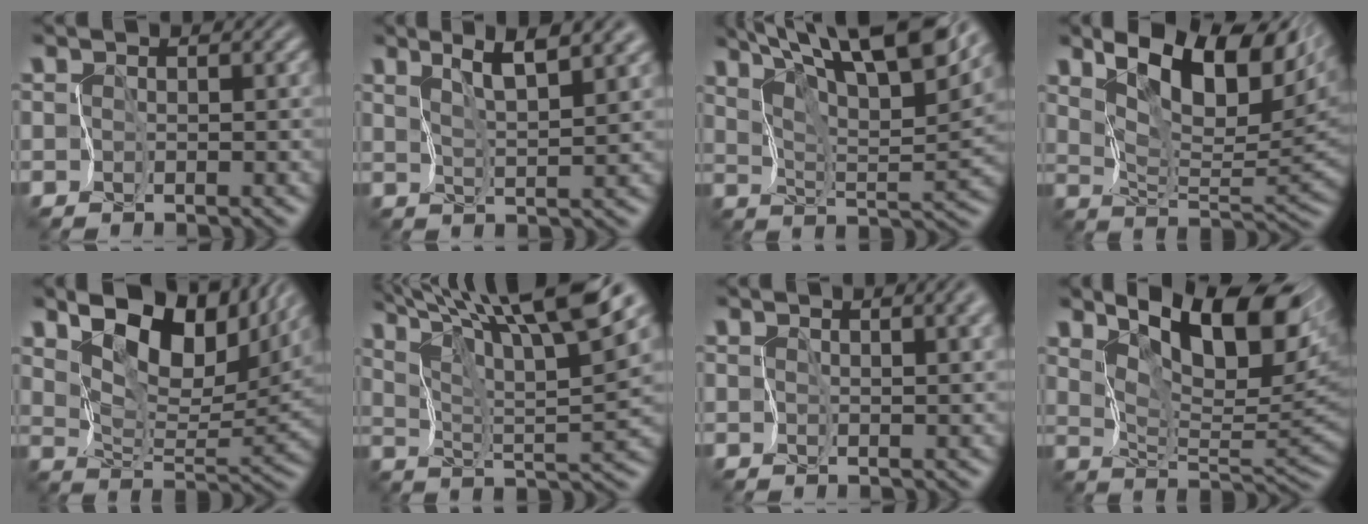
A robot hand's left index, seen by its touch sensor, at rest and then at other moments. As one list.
[{"total": 4.6, "force": [3.3, 0.4, 3.2], "torque": [-0.056, 0.006, 0.063]}, {"total": 14.3, "force": [9.9, 3.9, 9.5], "torque": [-0.152, 0.021, 0.129]}, {"total": 10.5, "force": [5.6, 4.5, 7.7], "torque": [-0.121, 0.006, 0.097]}, {"total": 10.6, "force": [6.7, 4.7, 6.7], "torque": [-0.119, -0.001, 0.121]}, {"total": 13.5, "force": [10.1, 1.9, 8.7], "torque": [-0.151, 0.009, 0.157]}, {"total": 6.5, "force": [3.0, 2.9, 5.0], "torque": [-0.058, 0.017, 0.035]}, {"total": 11.1, "force": [6.2, 3.8, 8.4], "torque": [-0.122, 0.005, 0.105]}]